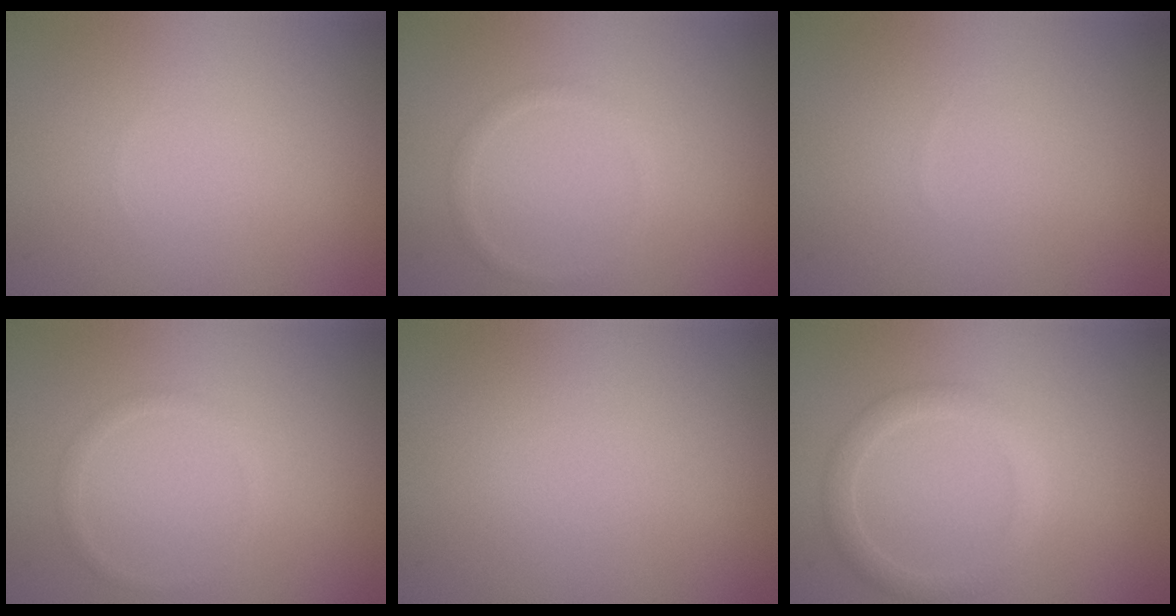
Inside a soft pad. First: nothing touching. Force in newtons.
{"total": 0.9, "press": 0.9, "slide": 0.1}
{"total": 0.0}
{"total": 0.9, "press": 0.9, "slide": 0.1}
{"total": 0.0}
{"total": 2.2, "press": 2.1, "slide": 0.2}